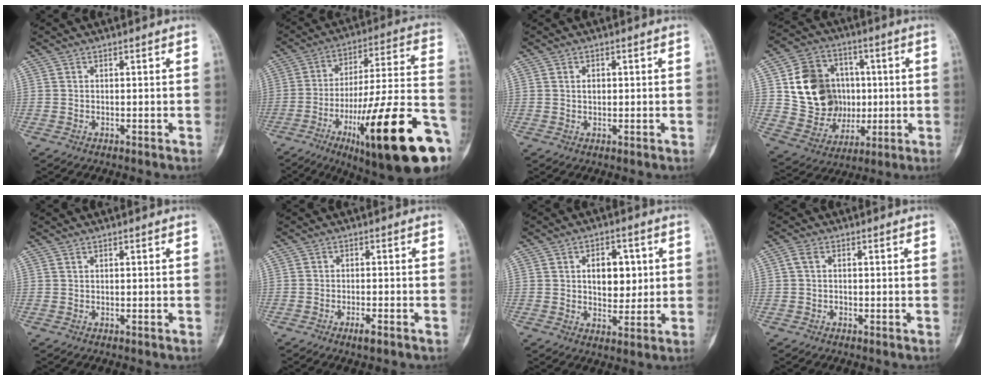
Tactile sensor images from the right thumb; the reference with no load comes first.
{"total": 29.7, "force": [-12.8, 6.3, 26.1], "torque": [-0.354, 0.048, -0.187]}
{"total": 1.6, "force": [0.4, 1.1, 1.1], "torque": [-0.015, 0.000, 0.008]}
{"total": 18.1, "force": [2.1, 15.0, 9.9], "torque": [-0.130, 0.009, 0.056]}
{"total": 0.0}
{"total": 2.4, "force": [-1.5, 0.6, 1.7], "torque": [-0.033, 0.004, -0.028]}
{"total": 8.3, "force": [1.6, 5.4, 6.0], "torque": [-0.051, -0.005, 0.028]}
{"total": 1.8, "force": [0.0, 1.3, 1.3], "torque": [-0.030, 0.005, -0.005]}